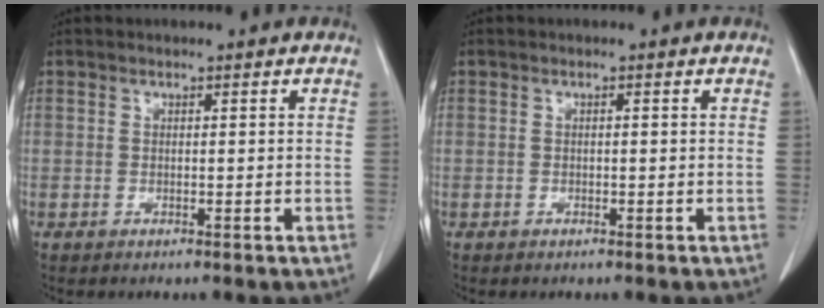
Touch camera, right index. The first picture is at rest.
{"total": 0.0}